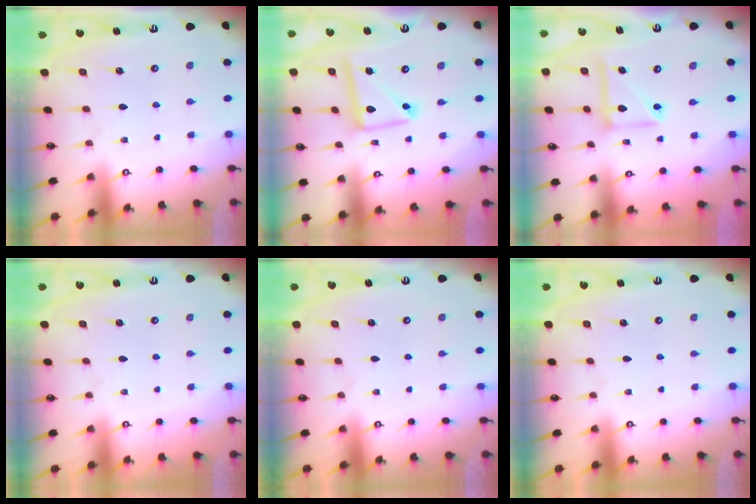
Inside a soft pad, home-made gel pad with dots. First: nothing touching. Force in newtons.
{"total": 13.1, "press": 13.0, "slide": 1.3}
{"total": 11.8, "press": 11.7, "slide": 1.1}
{"total": 0.0}
{"total": 0.0}
{"total": 0.0}